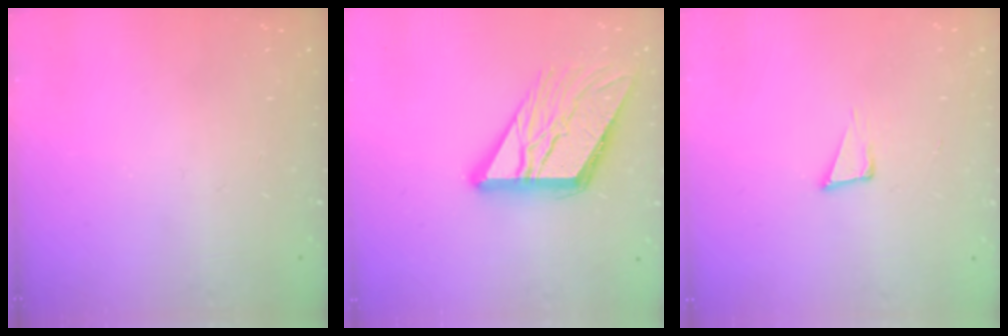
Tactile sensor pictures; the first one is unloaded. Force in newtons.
{"total": 16.2, "press": 16.1, "slide": 1.8}
{"total": 4.0, "press": 2.8, "slide": 2.9}